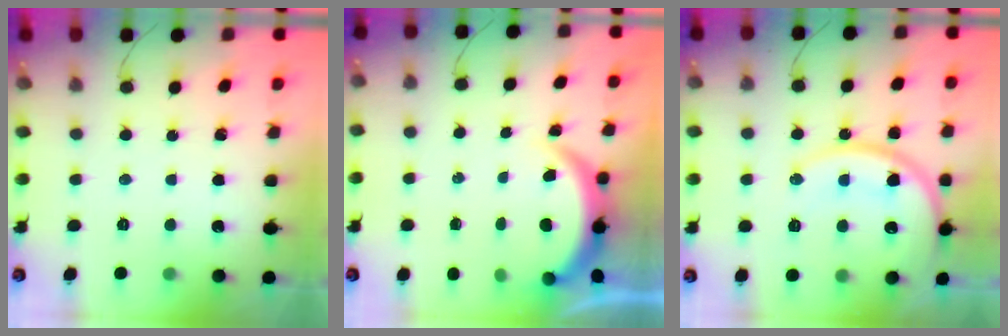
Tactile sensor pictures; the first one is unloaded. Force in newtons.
{"total": 3.9, "press": 3.9, "slide": 0.2}
{"total": 15.9, "press": 15.9, "slide": 1.2}